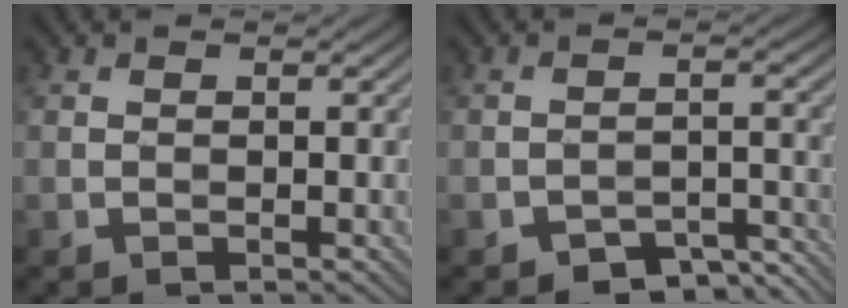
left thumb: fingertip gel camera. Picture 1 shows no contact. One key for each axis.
{"total": 4.7, "fx": -3.9, "fy": 1.8, "fz": 2.0, "tx": -0.023, "ty": 0.002, "tz": -0.058}